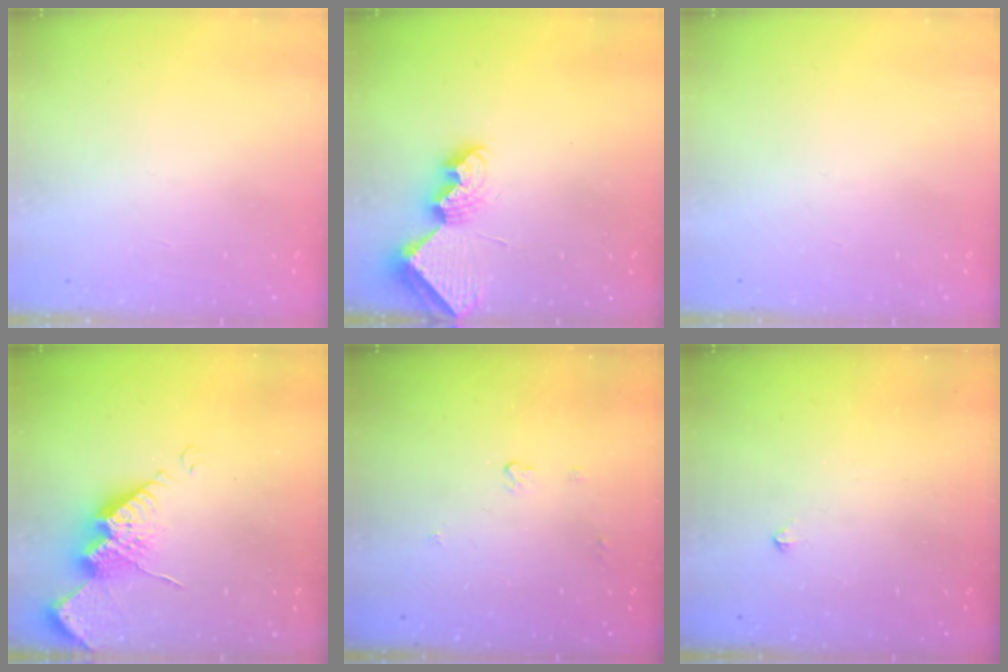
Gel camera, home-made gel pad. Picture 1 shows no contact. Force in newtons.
{"total": 8.8, "press": 8.8, "slide": 0.4}
{"total": 0.0}
{"total": 14.7, "press": 14.6, "slide": 1.1}
{"total": 3.5, "press": 3.5, "slide": 0.2}
{"total": 2.5, "press": 2.4, "slide": 0.4}